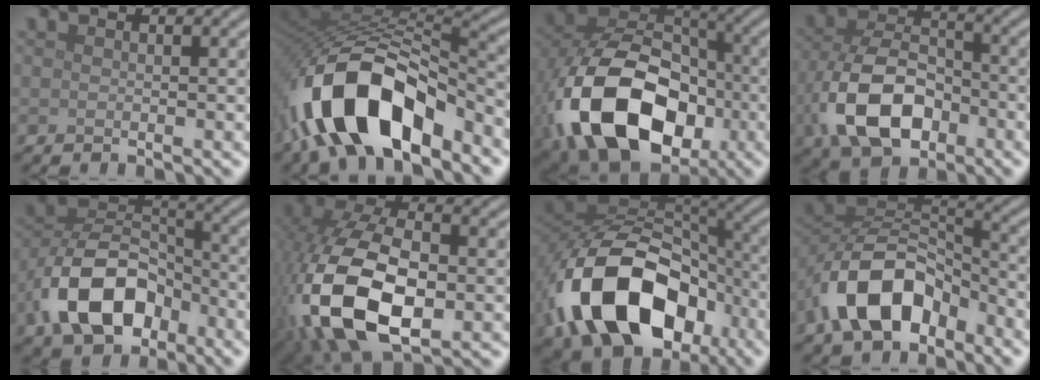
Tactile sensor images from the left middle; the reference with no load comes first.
{"total": 13.5, "force": [-7.0, 6.5, 9.5], "torque": [-0.170, -0.008, -0.128]}
{"total": 16.1, "force": [-5.1, 11.2, 10.3], "torque": [-0.210, -0.035, -0.084]}
{"total": 9.3, "force": [-3.3, 5.8, 6.4], "torque": [-0.142, -0.005, -0.066]}
{"total": 9.7, "force": [-4.5, 6.0, 6.1], "torque": [-0.118, 0.007, -0.091]}
{"total": 14.2, "force": [-3.7, 8.5, 10.8], "torque": [-0.250, -0.029, -0.060]}
{"total": 14.7, "force": [-6.2, 9.5, 9.4], "torque": [-0.177, -0.010, -0.108]}
{"total": 9.2, "force": [-5.0, 5.1, 5.7], "torque": [-0.103, 0.012, -0.100]}